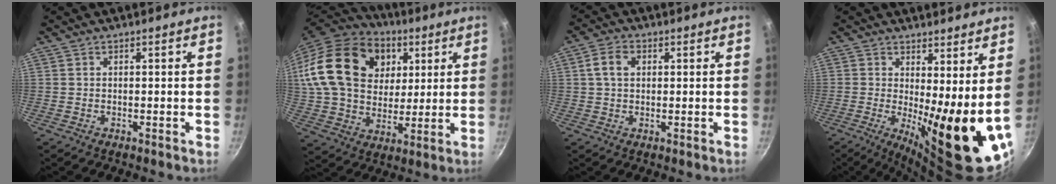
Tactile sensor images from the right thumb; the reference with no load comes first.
{"total": 30.2, "force": [10.1, 21.9, 18.2], "torque": [-0.354, 0.007, 0.180]}
{"total": 4.4, "force": [1.0, 3.2, 2.9], "torque": [-0.049, 0.008, 0.014]}
{"total": 15.5, "force": [0.9, 4.4, 14.8], "torque": [-0.183, -0.028, 0.019]}